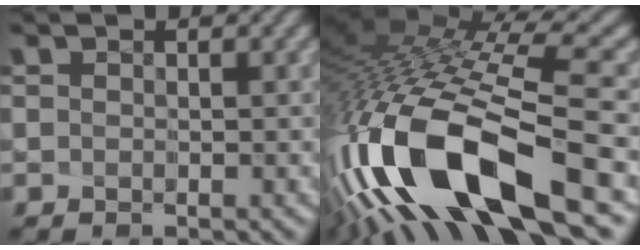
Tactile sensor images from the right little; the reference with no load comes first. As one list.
[{"total": 15.3, "force": [-7.1, 4.7, 12.7], "torque": [-0.262, -0.021, -0.107]}]